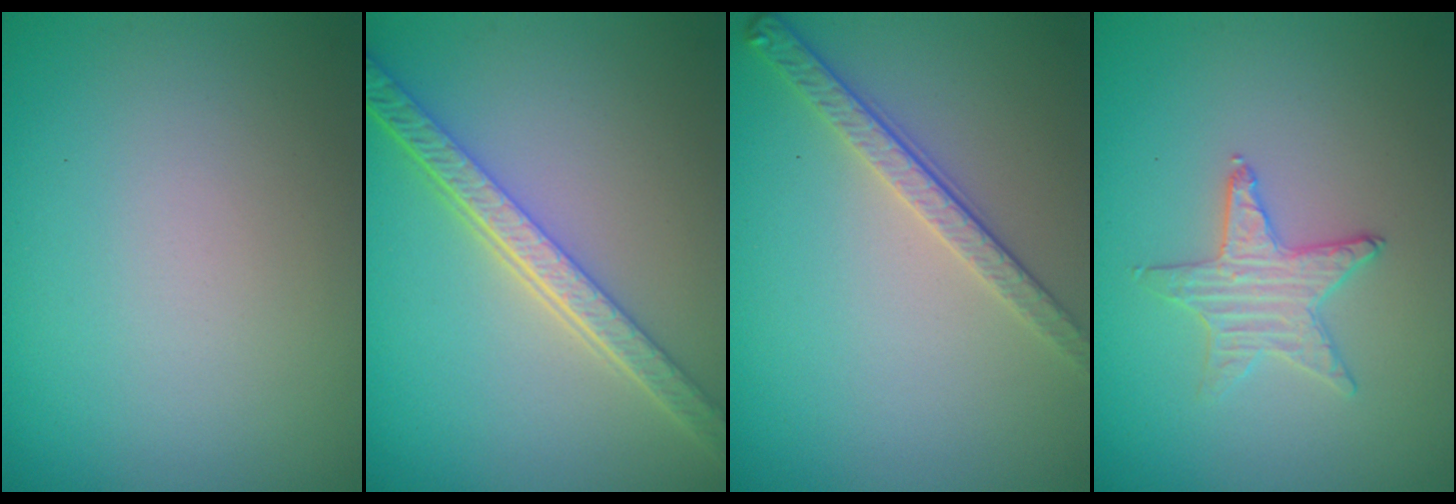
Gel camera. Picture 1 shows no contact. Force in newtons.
{"total": 5.1, "press": 4.0, "slide": 3.1}
{"total": 2.8, "press": 2.5, "slide": 1.2}
{"total": 1.6, "press": 1.6, "slide": 0.2}